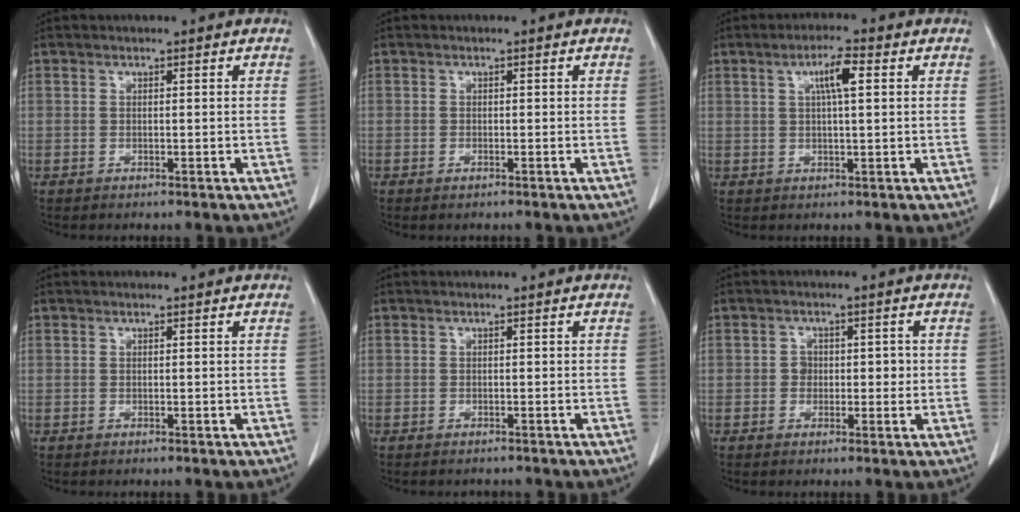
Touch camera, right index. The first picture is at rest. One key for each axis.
{"total": 0.7, "fx": -0.4, "fy": 0.4, "fz": 0.4, "tx": -0.005, "ty": 0.000, "tz": -0.005}
{"total": 4.8, "fx": 1.5, "fy": 0.6, "fz": 4.5, "tx": -0.078, "ty": 0.006, "tz": 0.026}
{"total": 0.0}
{"total": 1.2, "fx": -1.1, "fy": 0.5, "fz": 0.0, "tx": 0.001, "ty": 0.000, "tz": -0.016}
{"total": 3.1, "fx": -0.1, "fy": 2.4, "fz": 1.9, "tx": -0.017, "ty": 0.012, "tz": -0.001}